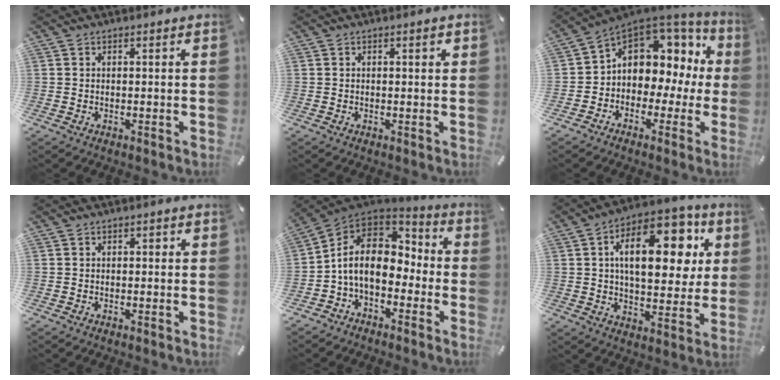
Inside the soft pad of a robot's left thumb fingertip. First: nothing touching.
{"total": 1.1, "force": [0.4, 0.3, 1.0], "torque": [-0.012, 0.001, 0.003]}
{"total": 8.2, "force": [2.8, 6.9, 3.3], "torque": [-0.054, -0.033, 0.052]}
{"total": 0.6, "force": [-0.1, 0.4, 0.4], "torque": [-0.007, 0.002, -0.004]}
{"total": 11.8, "force": [-1.8, 8.9, 7.6], "torque": [-0.159, 0.010, -0.036]}
{"total": 20.2, "force": [6.3, 10.8, 15.8], "torque": [-0.226, -0.016, 0.098]}